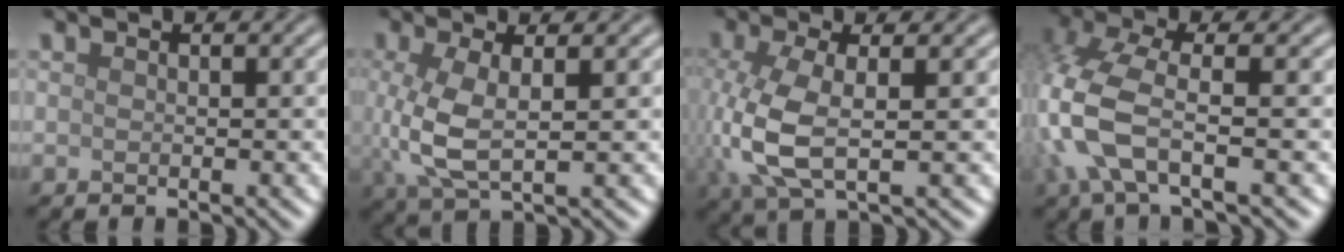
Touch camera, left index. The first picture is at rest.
{"total": 4.9, "force": [0.2, 2.0, 4.5], "torque": [-0.114, -0.005, 0.004]}
{"total": 6.1, "force": [-0.4, 2.7, 5.5], "torque": [-0.142, -0.005, -0.007]}
{"total": 6.8, "force": [-2.1, 2.5, 5.9], "torque": [-0.155, 0.003, -0.057]}